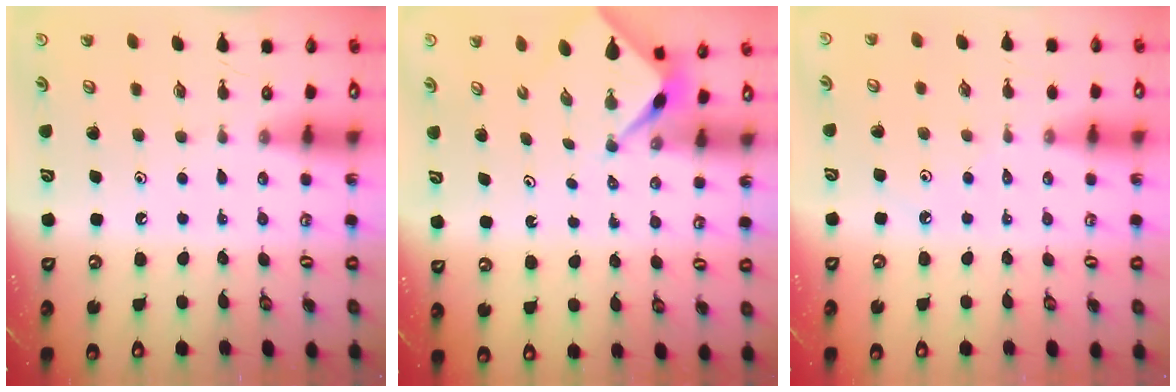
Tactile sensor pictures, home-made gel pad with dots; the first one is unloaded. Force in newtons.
{"total": 2.1, "press": 2.1, "slide": 0.3}
{"total": 1.5, "press": 1.4, "slide": 0.4}